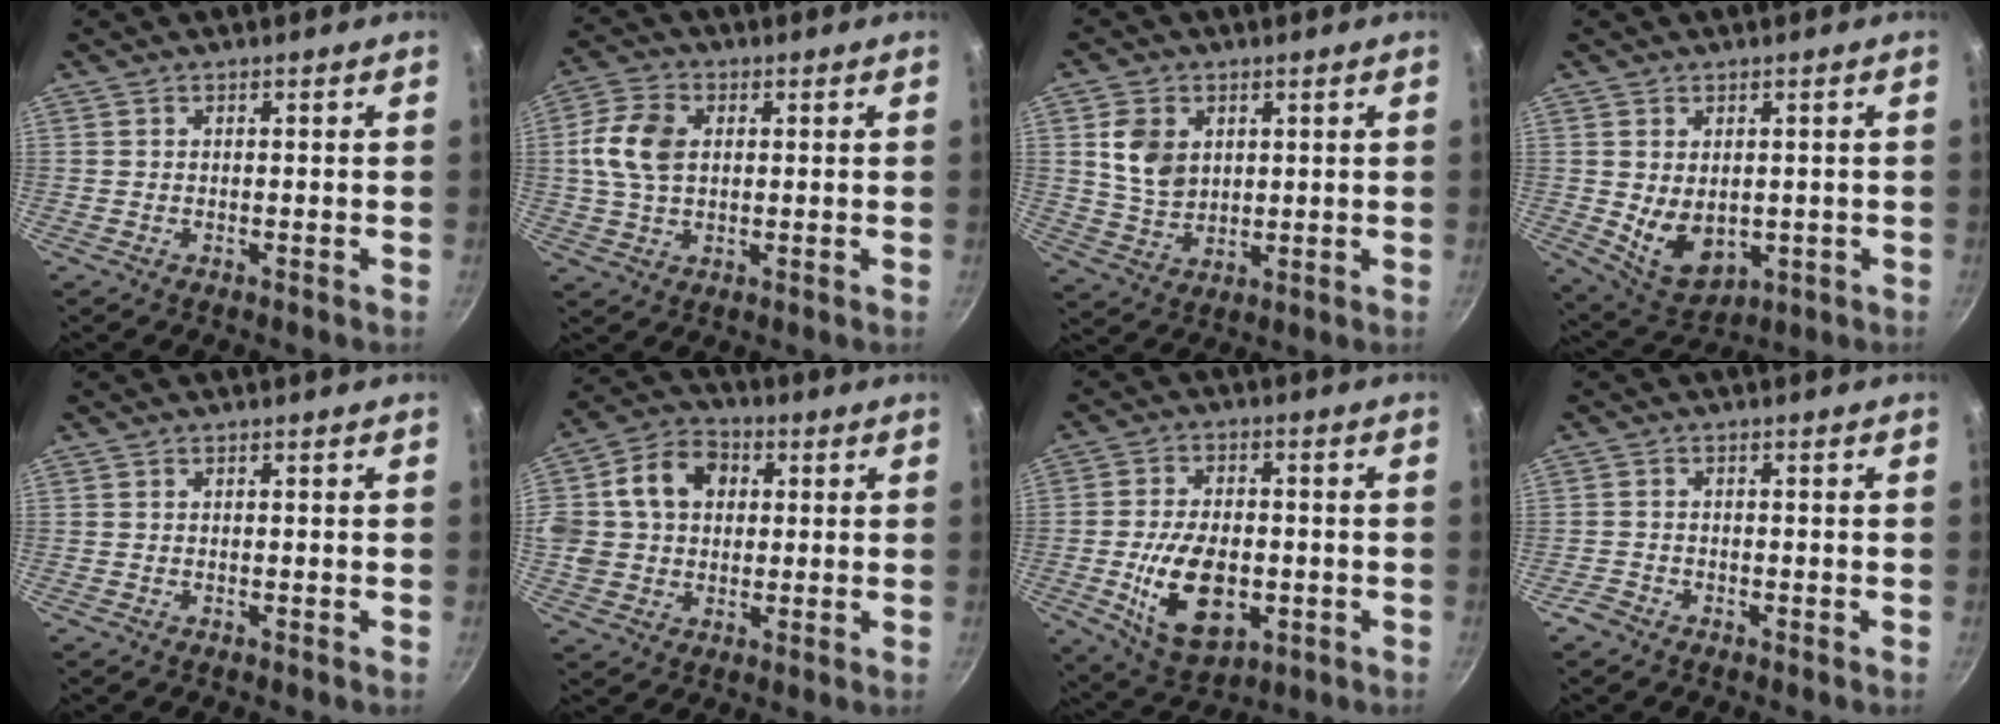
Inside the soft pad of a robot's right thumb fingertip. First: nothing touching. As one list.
[{"total": 9.0, "force": [1.3, 6.0, 6.6], "torque": [-0.122, 0.012, 0.019]}, {"total": 8.5, "force": [2.4, 6.4, 5.0], "torque": [-0.073, -0.018, 0.049]}, {"total": 8.7, "force": [0.0, 6.0, 6.3], "torque": [-0.089, -0.018, 0.027]}, {"total": 0.0}, {"total": 14.3, "force": [3.2, 11.4, 8.1], "torque": [-0.132, 0.019, 0.040]}, {"total": 14.5, "force": [-3.1, 8.5, 11.4], "torque": [-0.183, 0.006, -0.040]}, {"total": 2.0, "force": [-1.6, 1.1, 0.5], "torque": [-0.013, 0.015, -0.029]}]